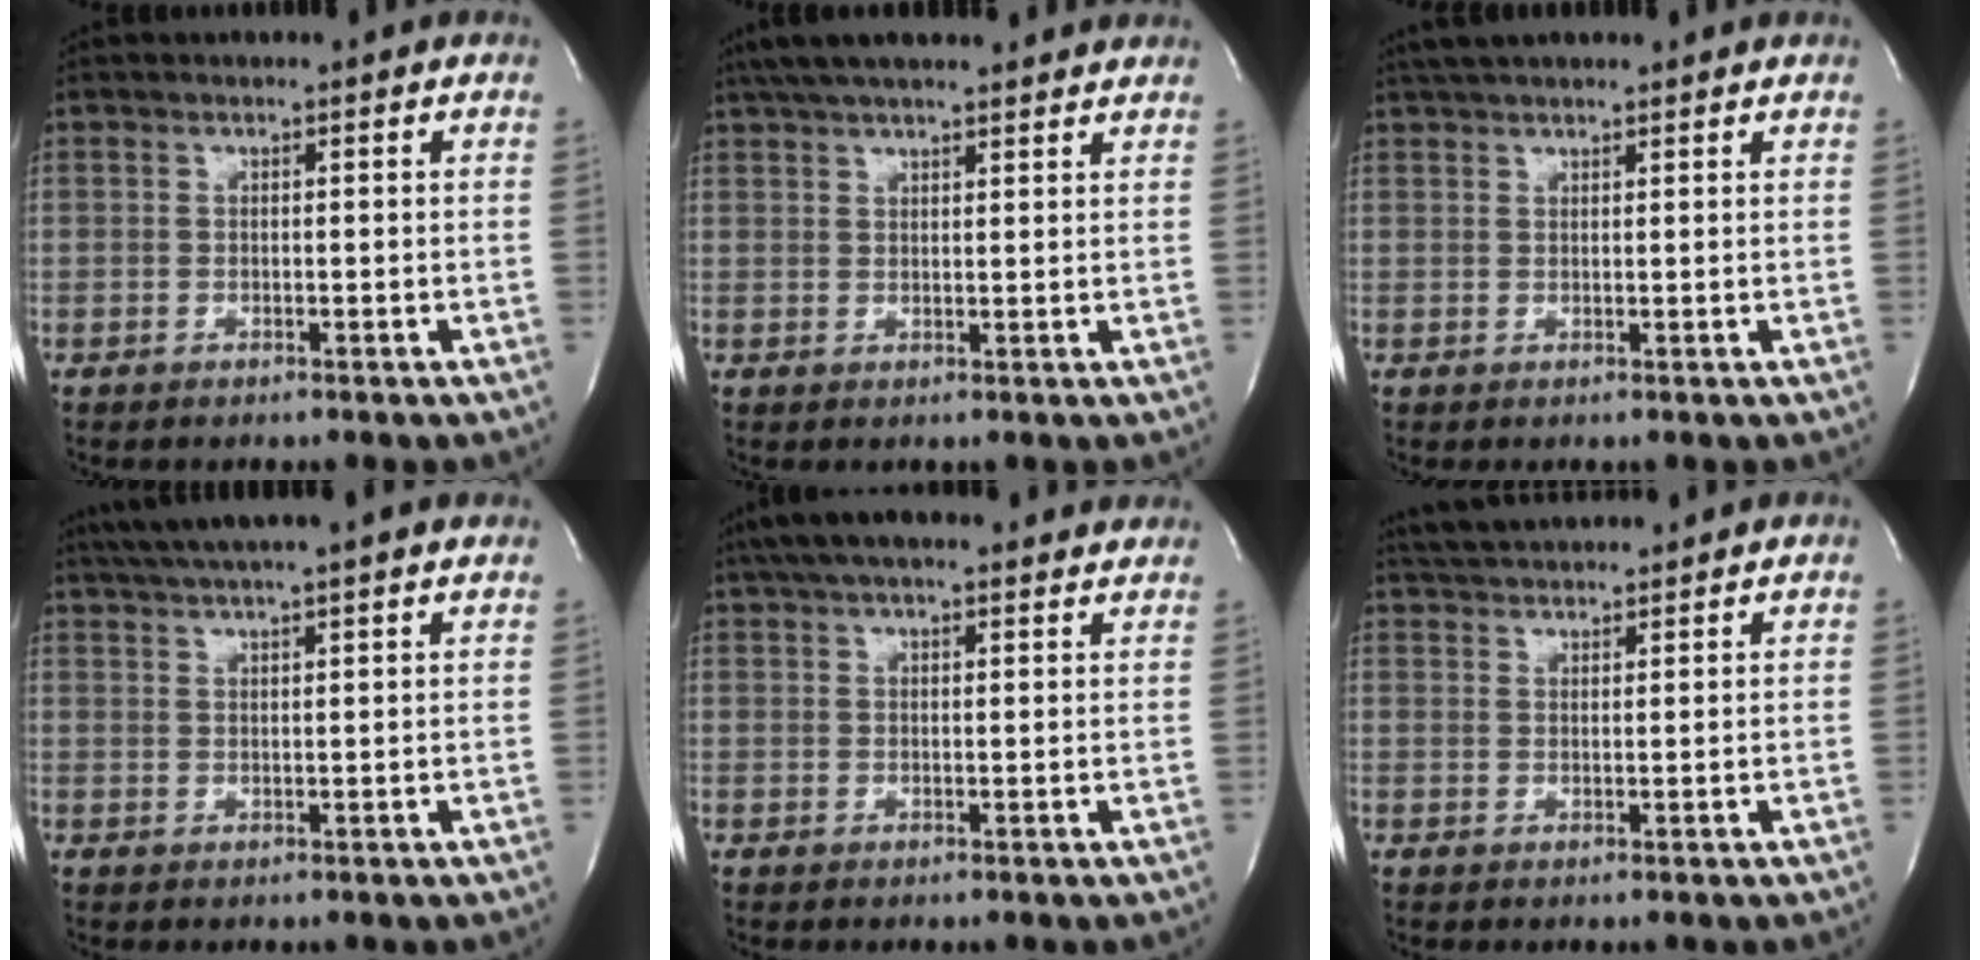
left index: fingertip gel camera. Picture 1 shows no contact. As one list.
[{"total": 15.0, "force": [13.1, 2.4, 7.0], "torque": [-0.118, 0.047, 0.186]}, {"total": 6.6, "force": [5.7, 1.1, 3.1], "torque": [-0.053, 0.036, 0.090]}, {"total": 13.5, "force": [11.6, 0.4, 6.9], "torque": [-0.125, 0.038, 0.160]}, {"total": 16.9, "force": [14.7, 3.1, 7.6], "torque": [-0.122, 0.050, 0.200]}, {"total": 7.7, "force": [7.3, 0.7, 2.3], "torque": [-0.048, 0.031, 0.120]}]